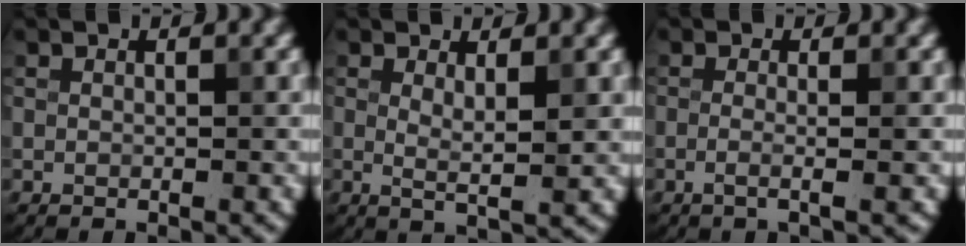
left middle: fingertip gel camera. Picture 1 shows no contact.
{"total": 2.0, "force": [0.5, 0.3, 1.9], "torque": [-0.032, -0.010, 0.010]}
{"total": 2.2, "force": [-0.3, 0.8, 2.1], "torque": [-0.026, -0.003, -0.019]}